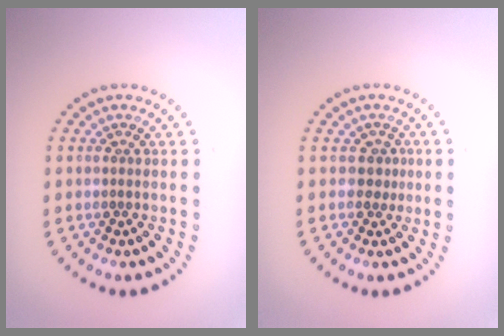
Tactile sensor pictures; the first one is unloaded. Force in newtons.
{"total": 1.5, "press": 1.2, "slide": 1.0}